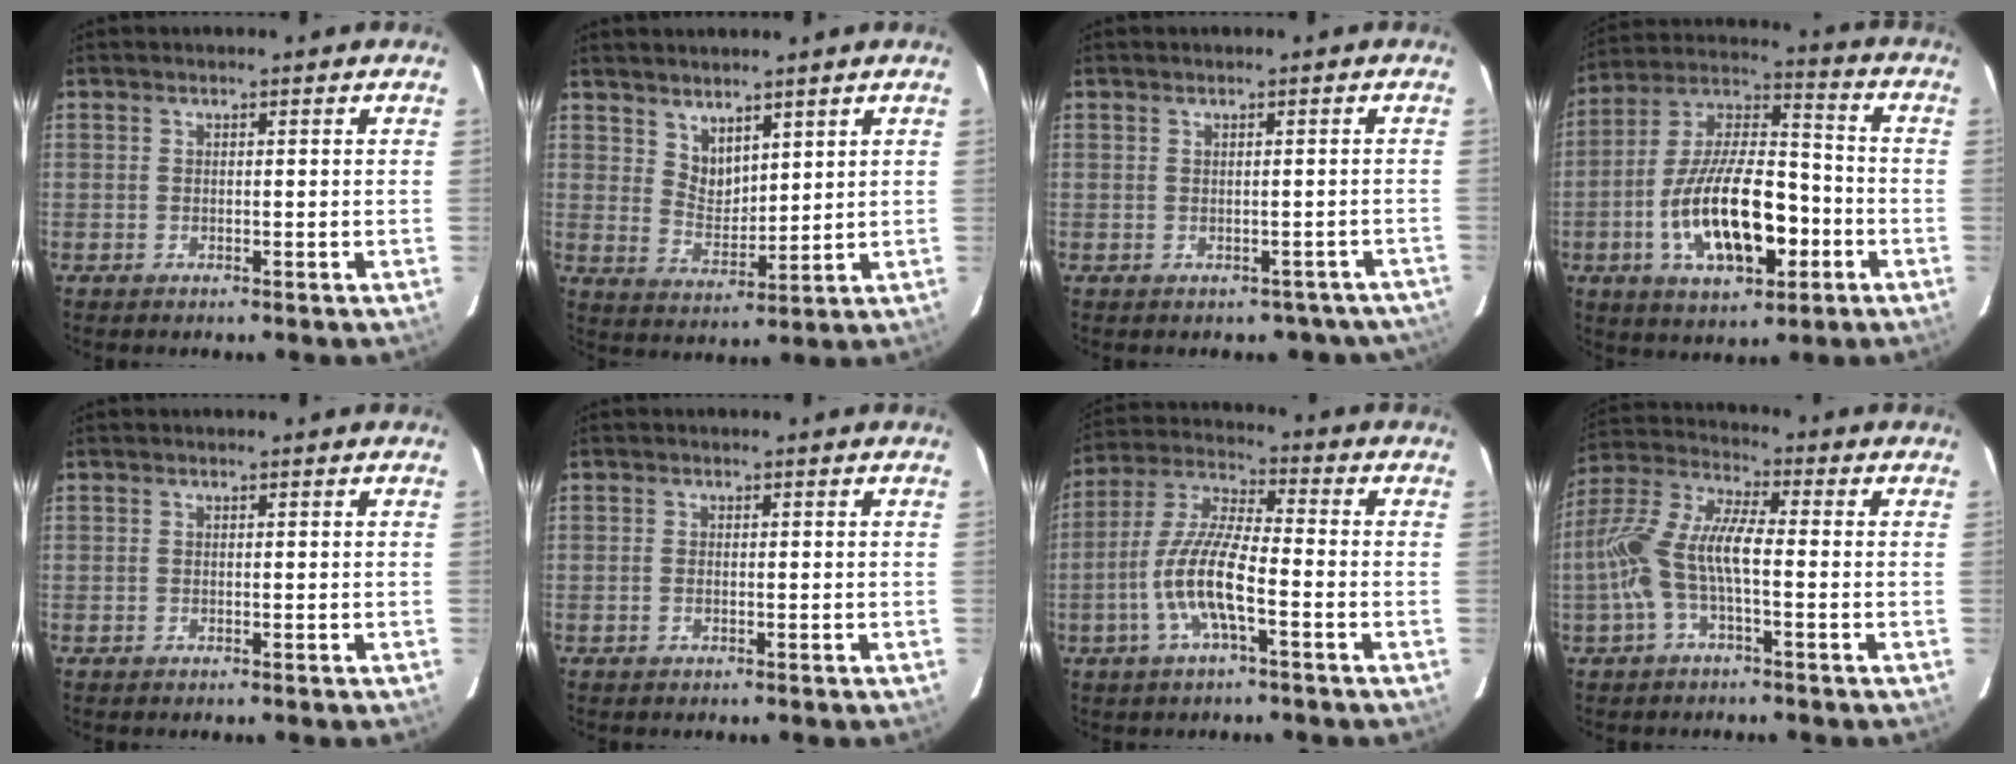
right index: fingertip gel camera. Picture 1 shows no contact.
{"total": 5.8, "force": [4.4, 2.9, 2.5], "torque": [-0.036, -0.004, 0.088]}
{"total": 6.6, "force": [-5.2, 3.8, 1.2], "torque": [0.009, 0.044, -0.032]}
{"total": 19.6, "force": [-6.0, 8.7, 16.5], "torque": [-0.319, 0.005, -0.097]}
{"total": 0.0}
{"total": 0.8, "force": [-0.2, 0.5, 0.6], "torque": [-0.013, 0.000, -0.005]}
{"total": 11.4, "force": [-4.0, 2.4, 10.4], "torque": [-0.222, 0.001, -0.078]}
{"total": 10.9, "force": [-2.5, 3.0, 10.1], "torque": [-0.221, 0.009, -0.049]}